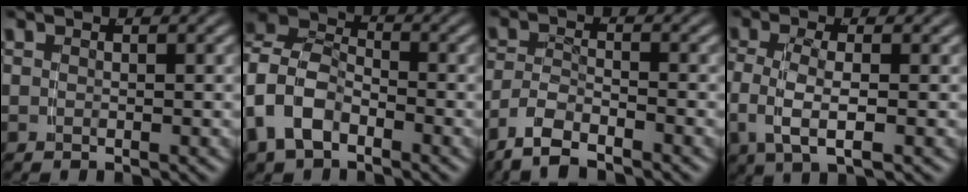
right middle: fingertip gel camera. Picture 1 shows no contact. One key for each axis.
{"total": 10.4, "fx": -1.1, "fy": 9.2, "fz": 4.6, "tx": -0.137, "ty": -0.018, "tz": -0.031}
{"total": 4.9, "fx": -3.2, "fy": 2.9, "fz": 2.4, "tx": -0.066, "ty": -0.017, "tz": -0.052}
{"total": 4.6, "fx": -0.5, "fy": 2.2, "fz": 4.0, "tx": -0.092, "ty": -0.008, "tz": -0.004}